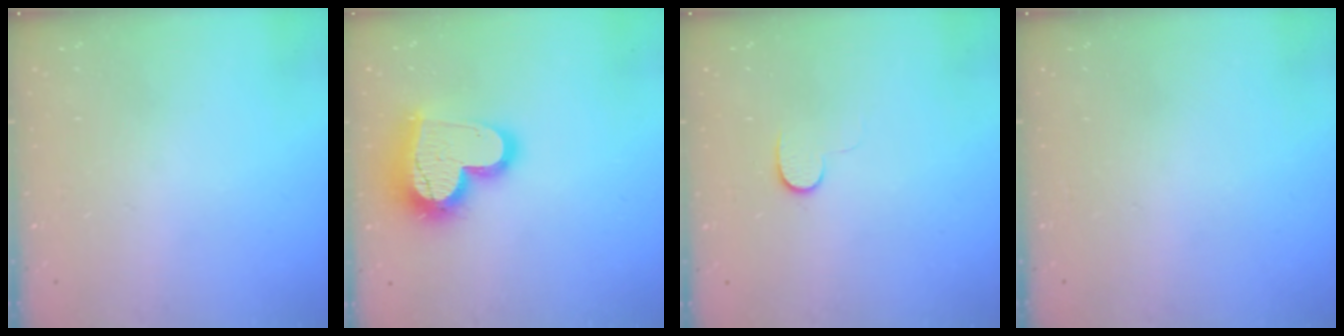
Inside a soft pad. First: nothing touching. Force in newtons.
{"total": 19.6, "press": 19.6, "slide": 1.8}
{"total": 6.8, "press": 6.7, "slide": 1.0}
{"total": 0.0}